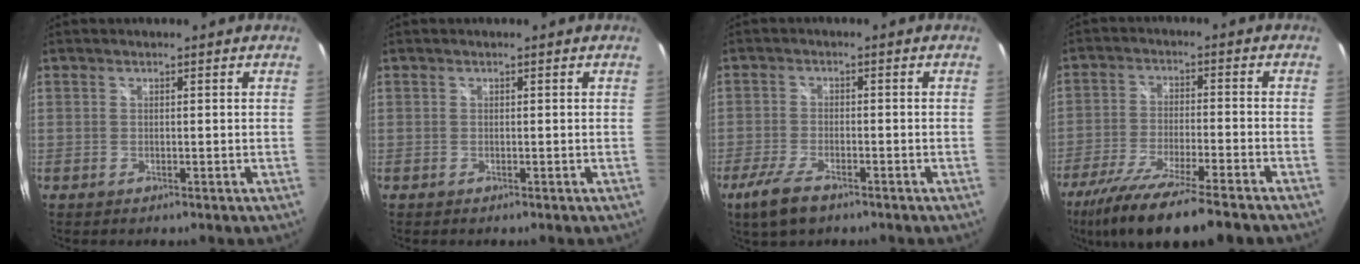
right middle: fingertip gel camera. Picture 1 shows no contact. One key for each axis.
{"total": 0.0}
{"total": 6.4, "fx": -4.4, "fy": 2.1, "fz": 4.2, "tx": -0.111, "ty": -0.018, "tz": -0.084}
{"total": 15.9, "fx": -12.7, "fy": 0.9, "fz": 9.6, "tx": -0.199, "ty": -0.041, "tz": -0.218}